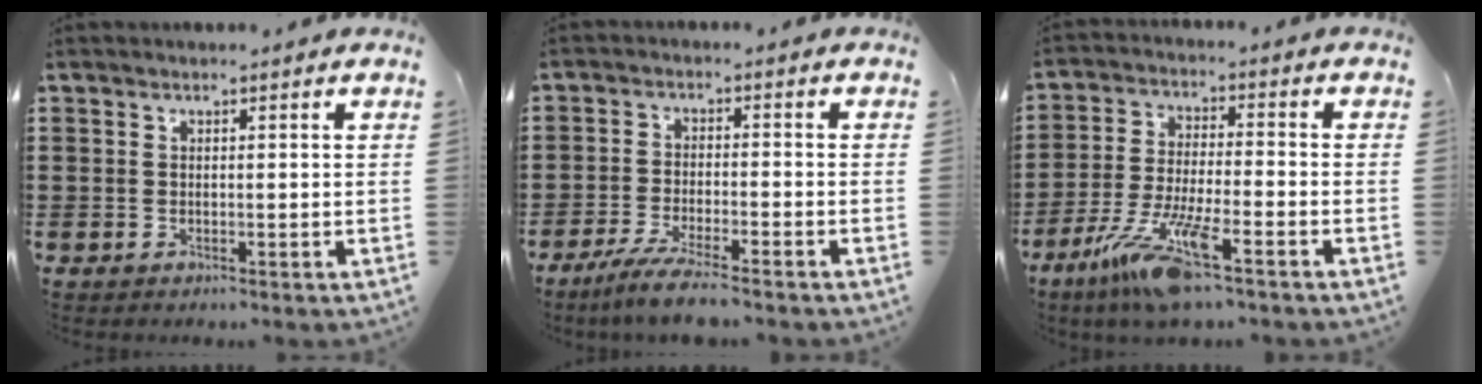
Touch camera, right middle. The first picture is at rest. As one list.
[{"total": 5.2, "force": [-4.5, -0.1, 2.6], "torque": [-0.064, -0.019, -0.087]}, {"total": 10.2, "force": [-6.8, 0.8, 7.6], "torque": [-0.171, -0.018, -0.136]}]